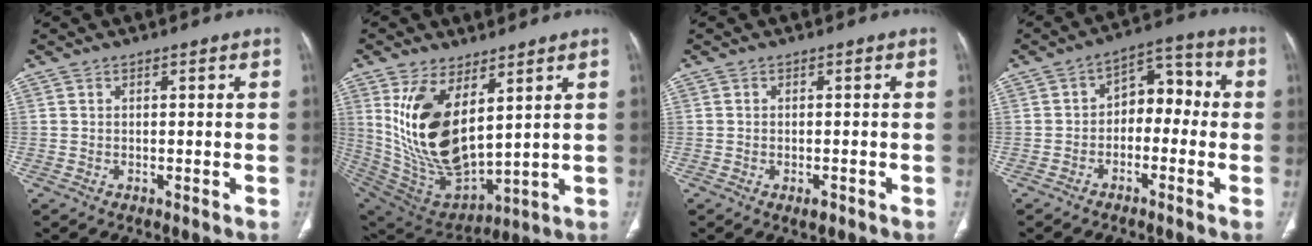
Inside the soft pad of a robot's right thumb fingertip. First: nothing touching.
{"total": 18.6, "force": [6.1, 9.2, 14.9], "torque": [-0.271, -0.036, 0.144]}
{"total": 1.5, "force": [-0.8, 0.7, 1.0], "torque": [-0.017, 0.001, -0.012]}
{"total": 8.1, "force": [-1.5, 5.7, 5.6], "torque": [-0.046, 0.045, -0.039]}